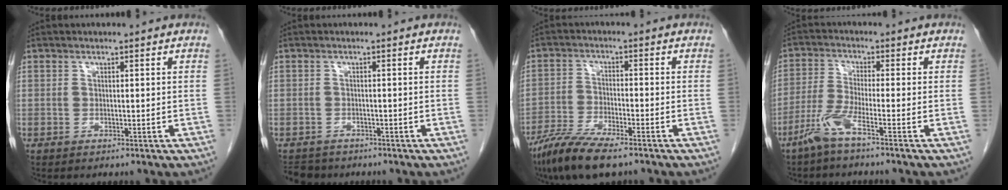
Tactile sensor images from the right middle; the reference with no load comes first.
{"total": 3.7, "force": [-3.3, 1.7, 0.3], "torque": [-0.006, -0.006, -0.052]}
{"total": 9.1, "force": [-6.7, 1.4, 5.9], "torque": [-0.115, -0.025, -0.123]}
{"total": 4.3, "force": [-2.9, -0.1, 3.3], "torque": [-0.075, -0.007, -0.065]}